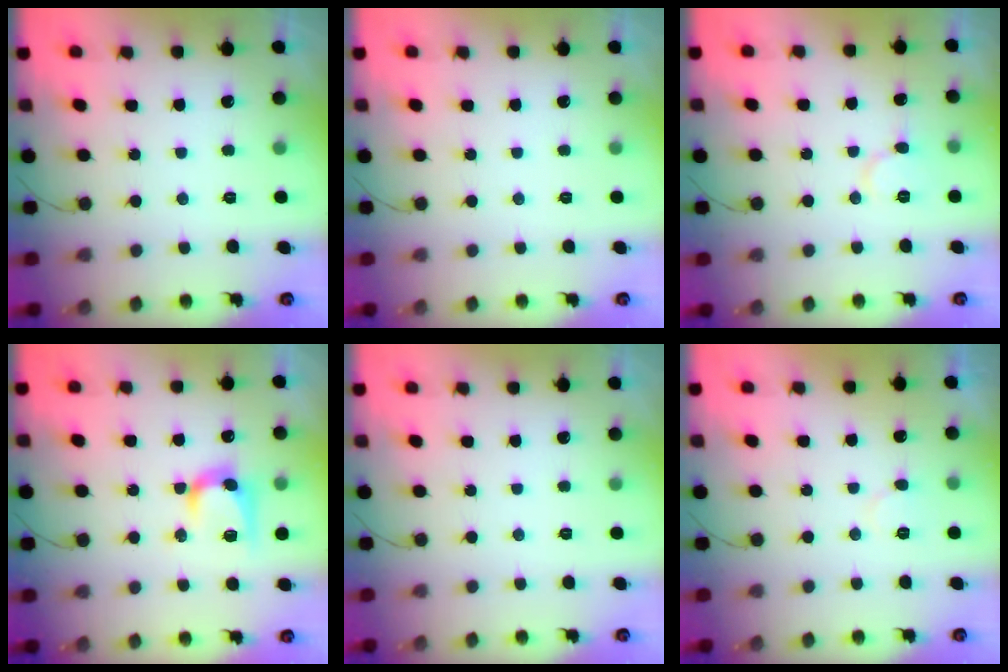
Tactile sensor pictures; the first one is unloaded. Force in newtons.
{"total": 0.0}
{"total": 6.9, "press": 6.9, "slide": 0.4}
{"total": 10.3, "press": 10.3, "slide": 0.6}
{"total": 0.0}
{"total": 5.6, "press": 5.6, "slide": 0.5}